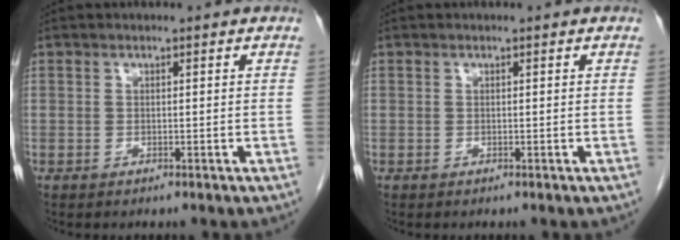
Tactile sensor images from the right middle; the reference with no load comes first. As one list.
[{"total": 0.0}]